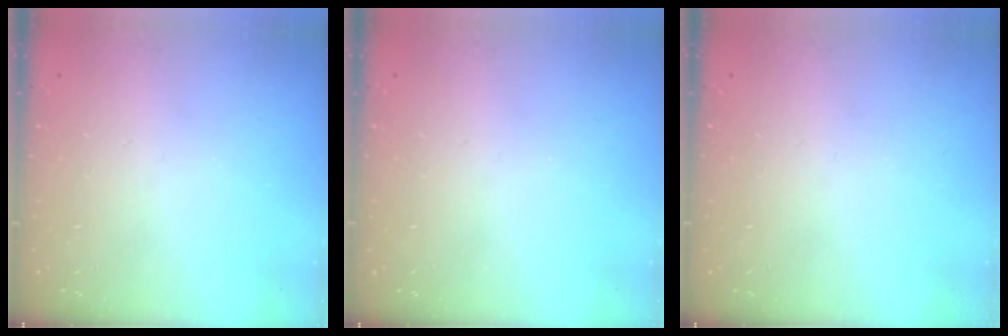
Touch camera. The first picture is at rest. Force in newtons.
{"total": 0.0}
{"total": 0.0}